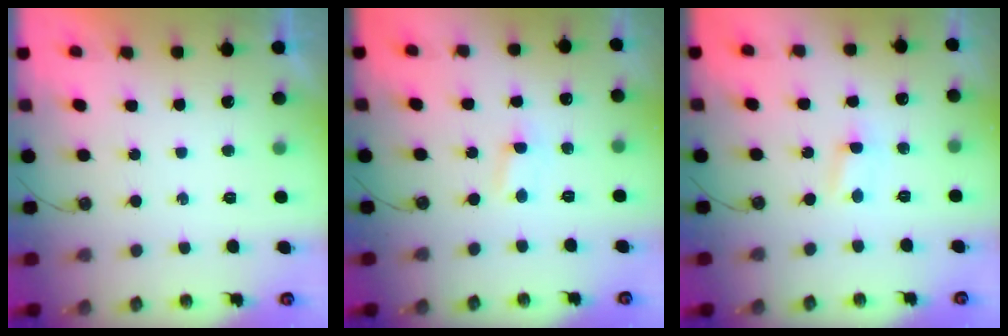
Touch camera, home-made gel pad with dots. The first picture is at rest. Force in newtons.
{"total": 0.6, "press": 0.6, "slide": 0.1}
{"total": 1.9, "press": 1.8, "slide": 0.3}